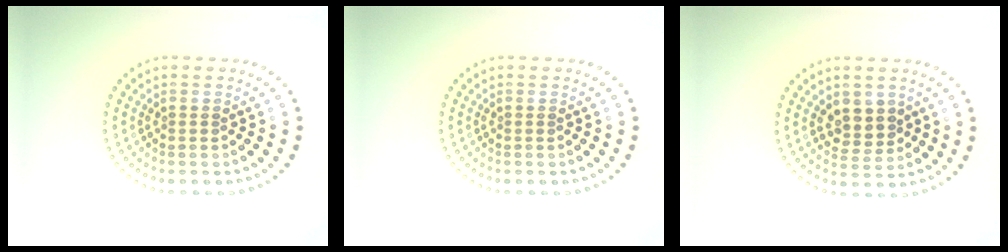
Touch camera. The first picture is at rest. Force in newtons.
{"total": 0.0}
{"total": 2.8, "press": 2.7, "slide": 0.7}